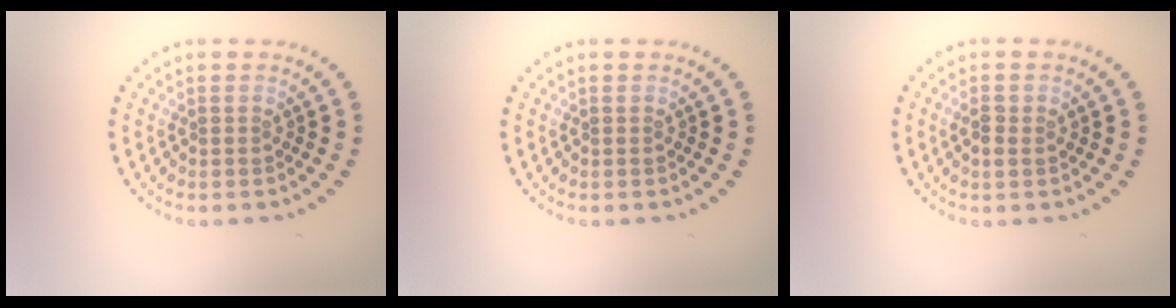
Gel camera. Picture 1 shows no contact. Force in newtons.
{"total": 0.0}
{"total": 1.4, "press": 1.4, "slide": 0.2}